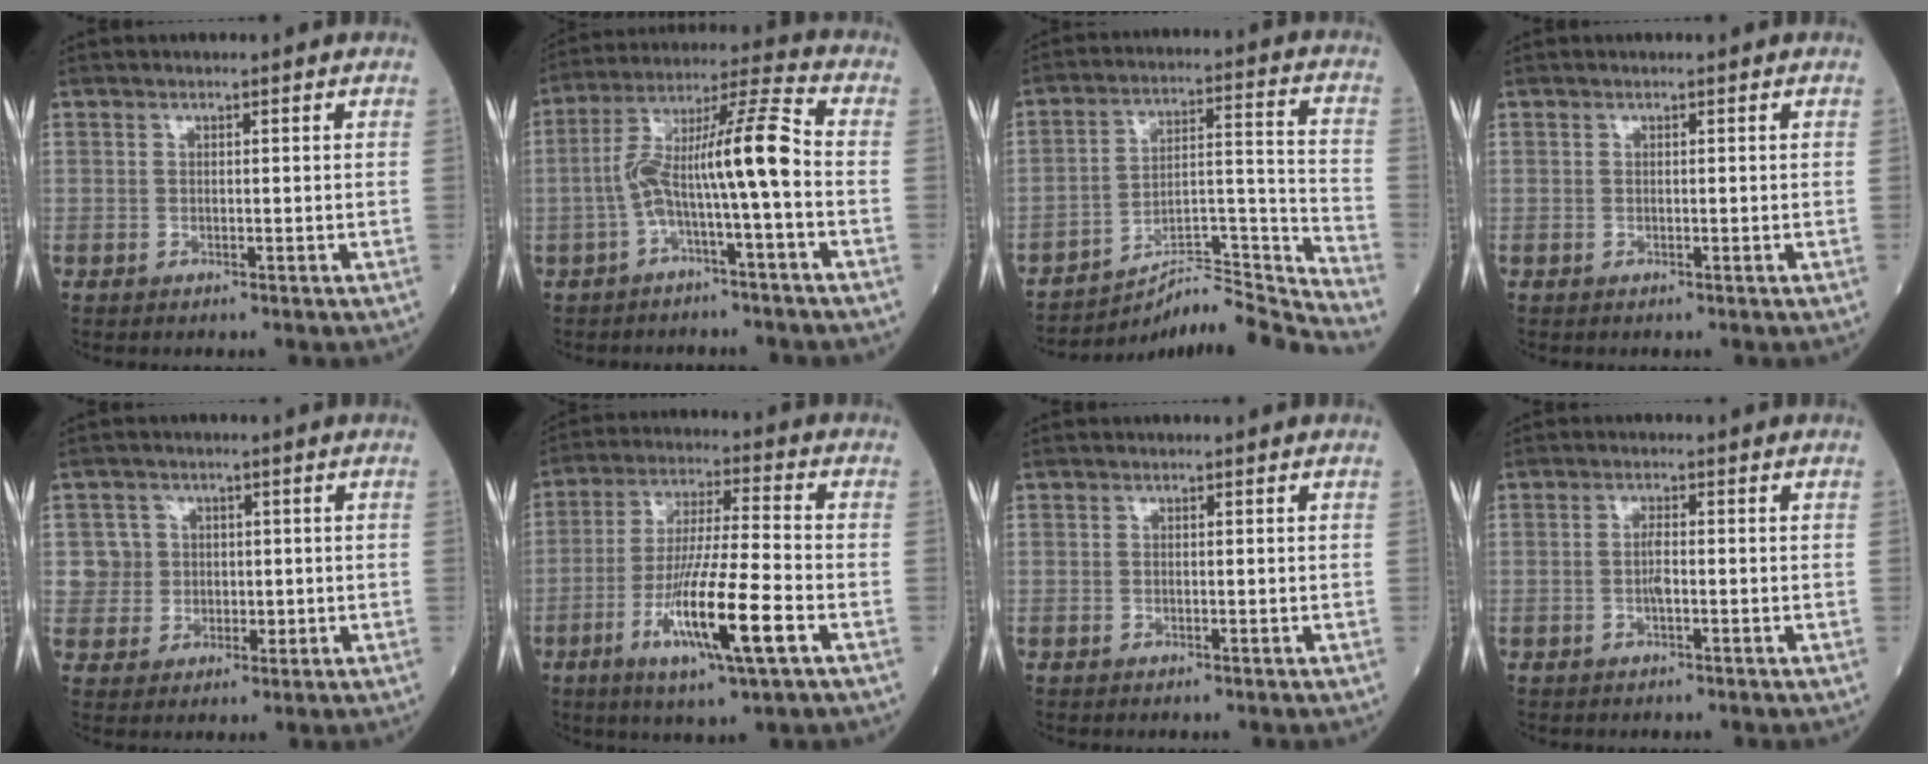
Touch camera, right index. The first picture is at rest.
{"total": 11.1, "force": [-2.3, 0.2, 10.9], "torque": [-0.196, 0.039, -0.044]}
{"total": 17.2, "force": [-16.9, -2.4, 2.1], "torque": [-0.011, 0.046, -0.260]}
{"total": 0.0}
{"total": 4.8, "force": [1.0, 4.7, 0.0], "torque": [0.018, 0.009, 0.018]}
{"total": 14.0, "force": [-5.2, 0.7, 13.0], "torque": [-0.246, -0.019, -0.093]}
{"total": 0.0}
{"total": 1.8, "force": [-0.4, 0.3, 1.7], "torque": [-0.033, 0.001, -0.009]}